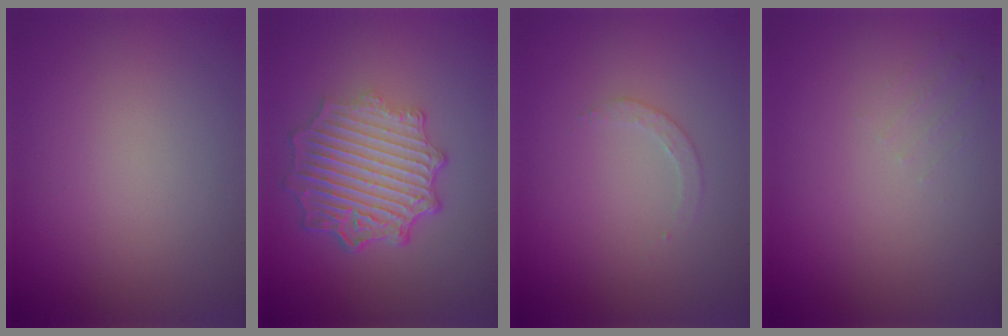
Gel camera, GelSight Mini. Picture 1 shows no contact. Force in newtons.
{"total": 6.9, "press": 5.2, "slide": 4.6}
{"total": 1.2, "press": 1.2, "slide": 0.3}
{"total": 0.8, "press": 0.8, "slide": 0.2}